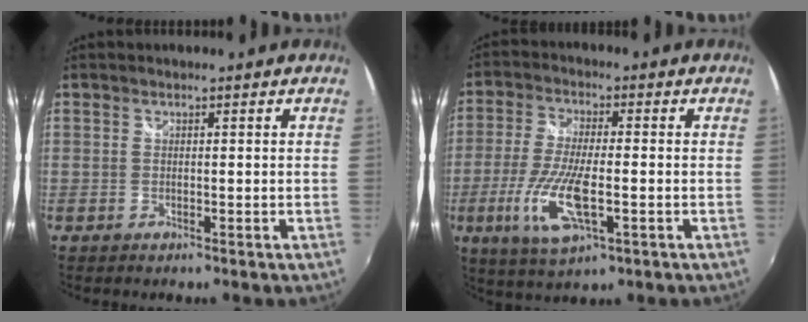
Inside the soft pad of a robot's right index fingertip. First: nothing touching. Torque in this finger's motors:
{"motor_torque": [0.98, -0.42, 0.67, 0.12]}